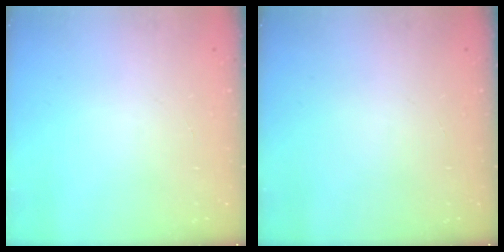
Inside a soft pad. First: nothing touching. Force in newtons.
{"total": 0.0}